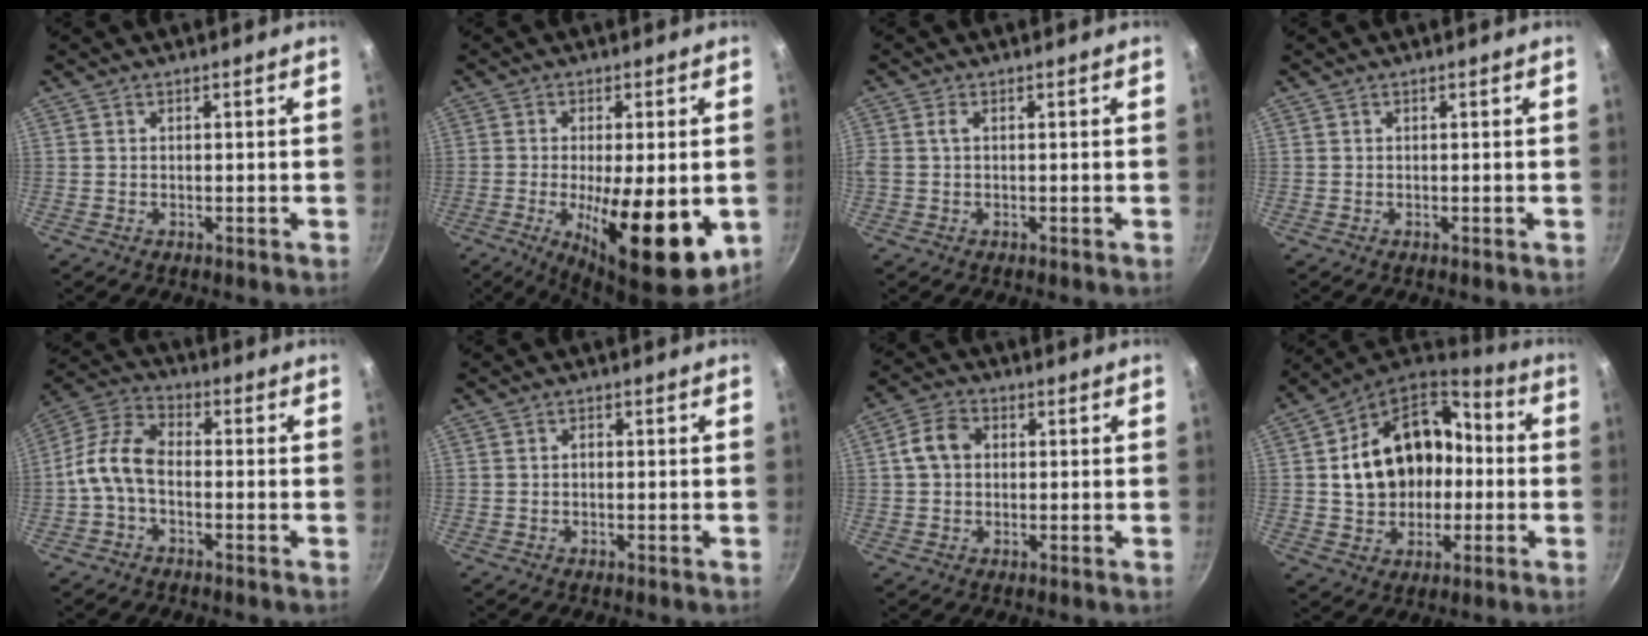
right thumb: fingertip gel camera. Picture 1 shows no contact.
{"total": 18.2, "force": [-4.2, 6.0, 16.6], "torque": [-0.229, -0.026, -0.042]}
{"total": 1.9, "force": [0.2, 0.8, 1.7], "torque": [-0.052, 0.005, 0.005]}
{"total": 0.0}
{"total": 9.6, "force": [-1.6, 5.8, 7.5], "torque": [-0.147, 0.034, -0.044]}
{"total": 0.8, "force": [-0.1, 0.6, 0.5], "torque": [-0.003, 0.003, -0.005]}
{"total": 5.8, "force": [0.7, 4.5, 3.6], "torque": [-0.063, 0.015, 0.007]}
{"total": 19.4, "force": [0.3, 14.3, 13.1], "torque": [-0.168, 0.038, 0.007]}